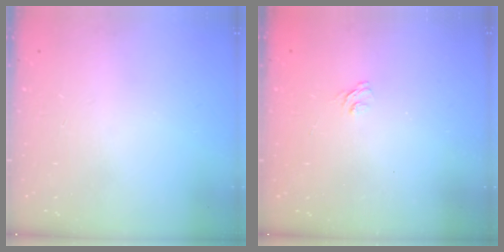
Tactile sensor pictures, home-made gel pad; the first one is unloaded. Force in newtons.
{"total": 3.1, "press": 2.8, "slide": 1.3}